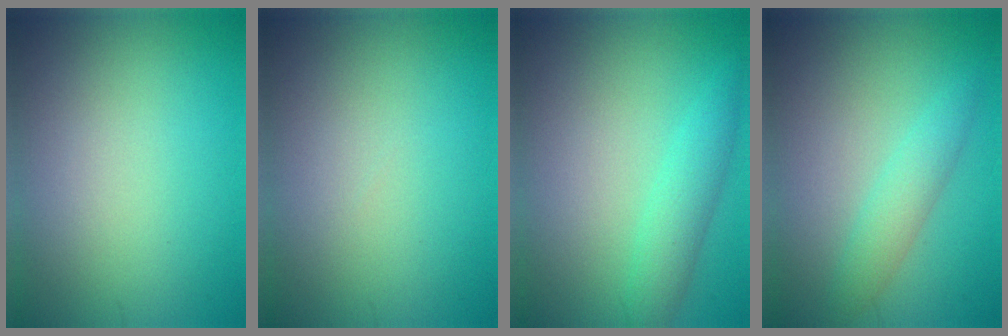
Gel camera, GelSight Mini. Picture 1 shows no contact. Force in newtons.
{"total": 0.0}
{"total": 2.7, "press": 2.7, "slide": 0.1}
{"total": 2.4, "press": 2.4, "slide": 0.1}